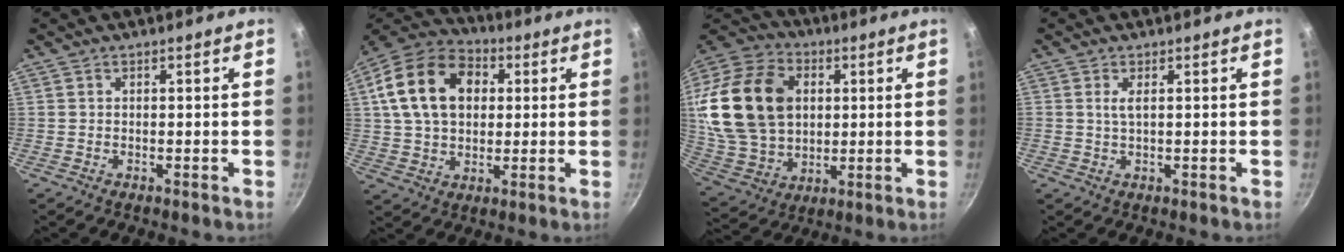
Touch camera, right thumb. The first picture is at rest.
{"total": 18.5, "force": [4.2, 13.2, 12.2], "torque": [-0.197, 0.020, 0.064]}
{"total": 24.8, "force": [4.5, 17.9, 16.5], "torque": [-0.301, 0.004, 0.091]}
{"total": 1.7, "force": [0.5, 0.6, 1.6], "torque": [-0.033, -0.001, 0.011]}